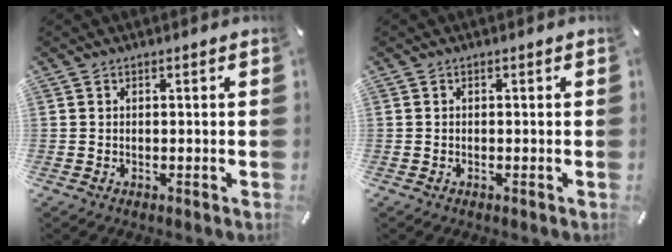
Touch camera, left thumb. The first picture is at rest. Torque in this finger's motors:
{"motor_torque": [-0.01, 0.00, -0.01, 0.01, 0.00]}